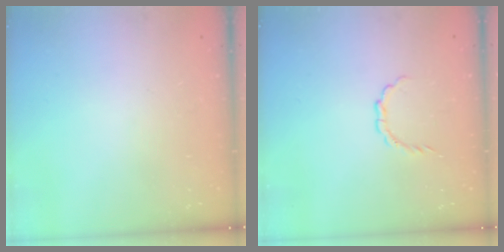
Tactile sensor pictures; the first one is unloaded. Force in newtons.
{"total": 3.1, "press": 3.1, "slide": 0.5}